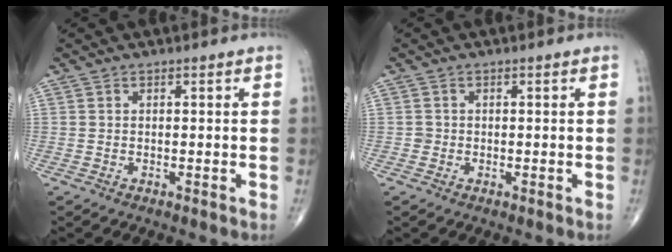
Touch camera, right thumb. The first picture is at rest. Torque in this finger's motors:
{"motor_torque": [0.47, 0.29, 0.29, 0.06, -0.03]}